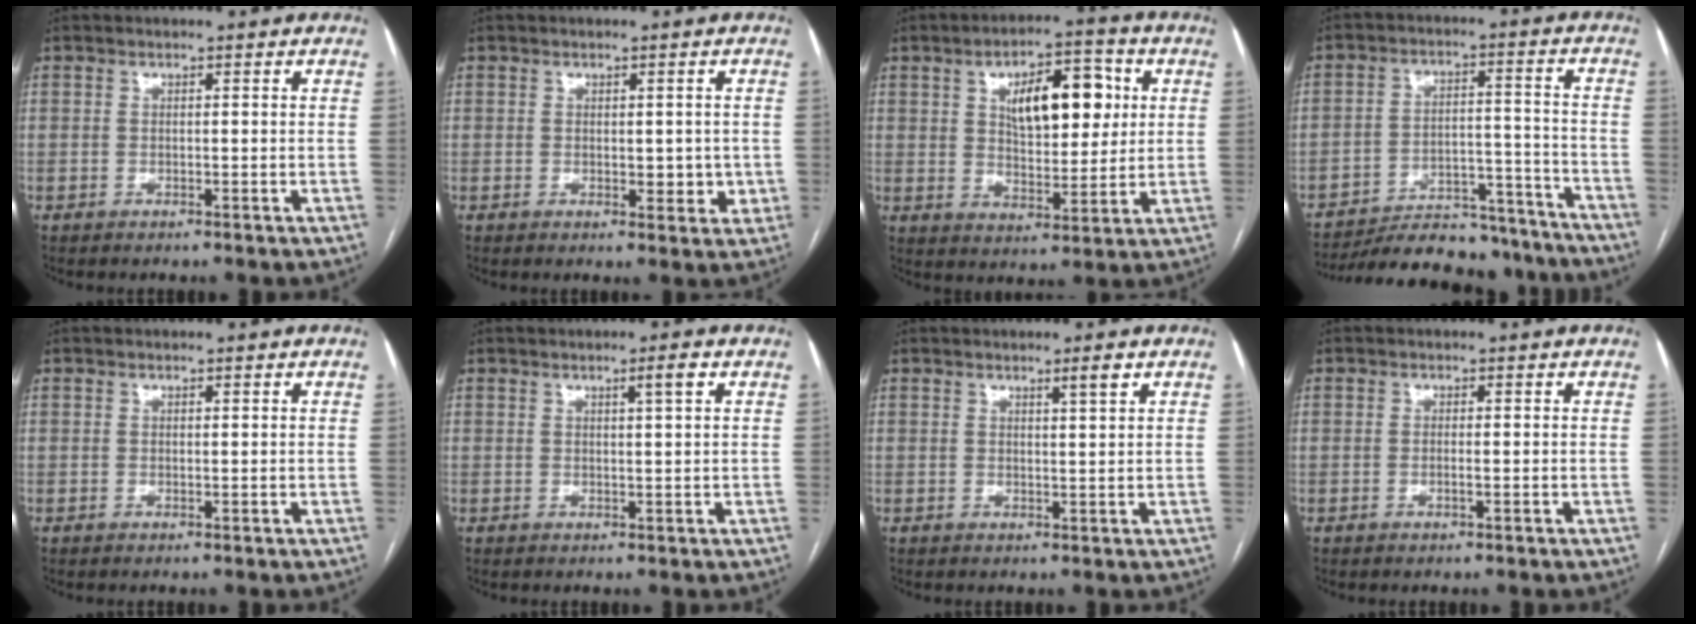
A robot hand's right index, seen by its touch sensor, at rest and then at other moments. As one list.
[{"total": 3.6, "force": [-0.2, 2.0, 2.9], "torque": [-0.032, 0.000, 0.003]}, {"total": 11.7, "force": [3.4, 5.0, 10.0], "torque": [-0.155, 0.018, 0.058]}, {"total": 20.5, "force": [-19.0, 5.3, 5.5], "torque": [-0.079, 0.013, -0.267]}, {"total": 0.0}, {"total": 2.0, "force": [0.9, -0.4, 1.7], "torque": [-0.028, -0.001, 0.014]}, {"total": 1.7, "force": [1.1, -0.4, 1.3], "torque": [-0.021, -0.003, 0.018]}, {"total": 0.9, "force": [-0.3, 0.1, 0.9], "torque": [-0.016, 0.000, -0.005]}]